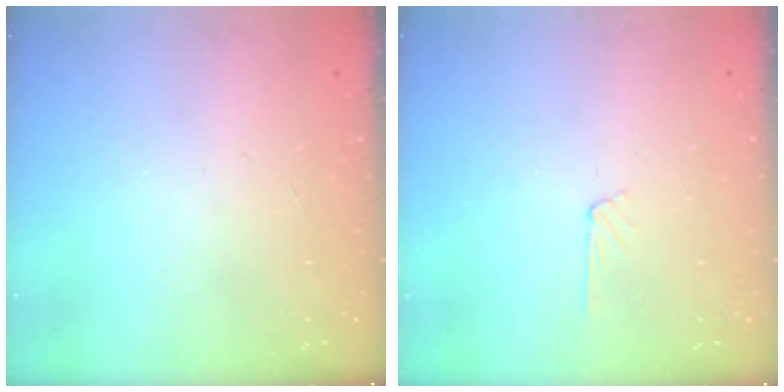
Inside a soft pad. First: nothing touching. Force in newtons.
{"total": 3.0, "press": 3.0, "slide": 0.3}